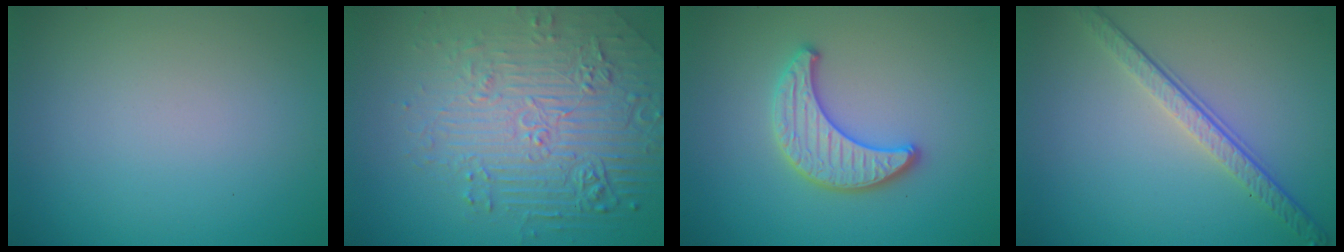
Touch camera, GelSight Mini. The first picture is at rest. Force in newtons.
{"total": 7.9, "press": 5.6, "slide": 5.5}
{"total": 3.3, "press": 3.2, "slide": 0.4}
{"total": 3.7, "press": 2.8, "slide": 2.5}